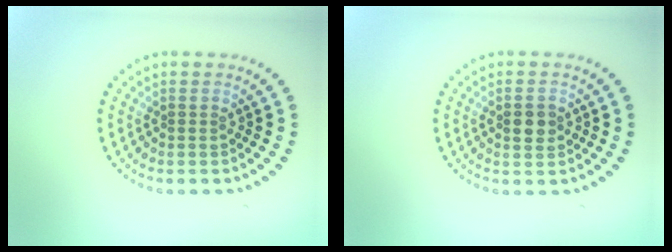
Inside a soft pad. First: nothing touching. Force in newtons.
{"total": 2.4, "press": 2.4, "slide": 0.0}